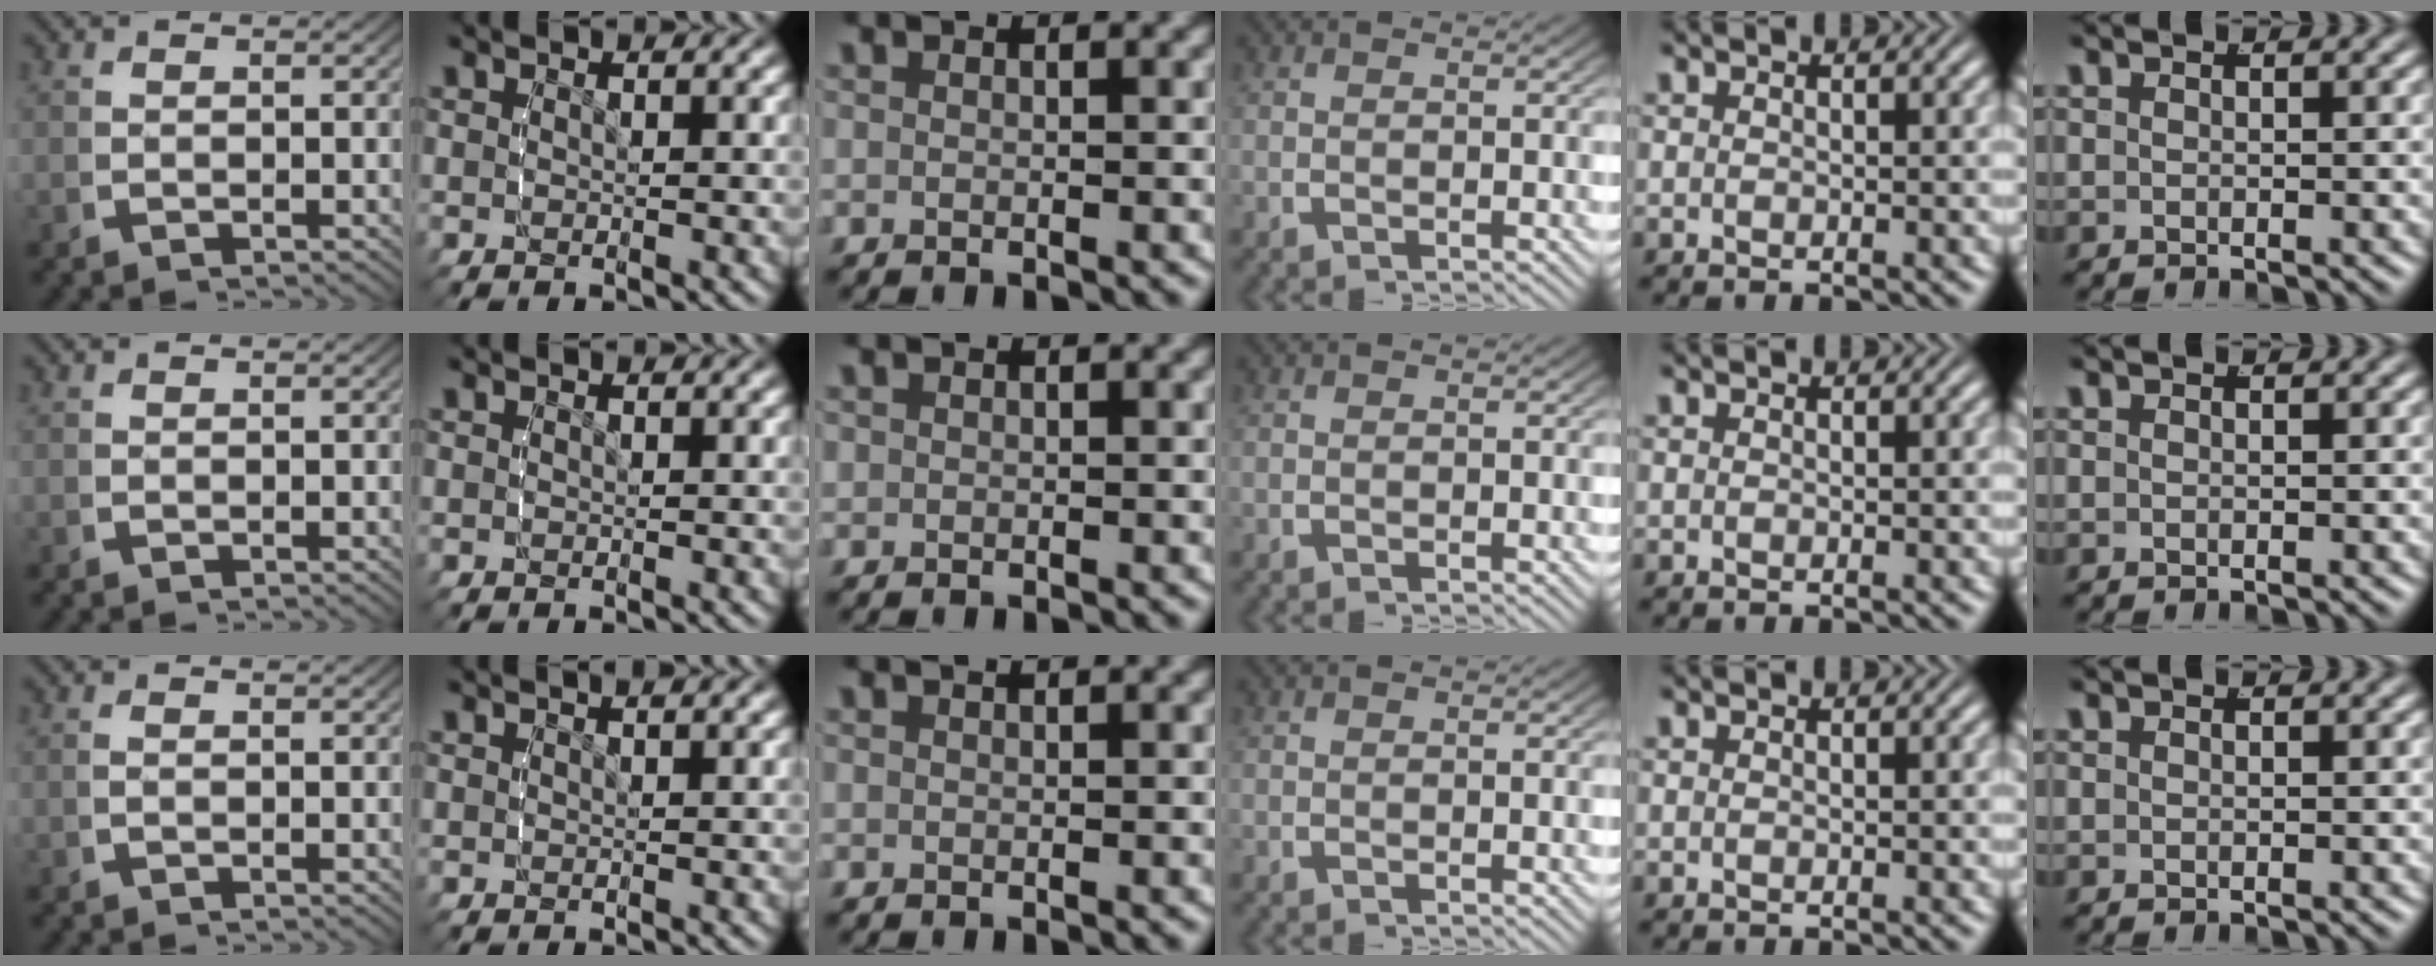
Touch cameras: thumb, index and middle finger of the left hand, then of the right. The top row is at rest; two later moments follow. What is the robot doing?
{"motion": "lift_and_place", "object": "glue stick"}